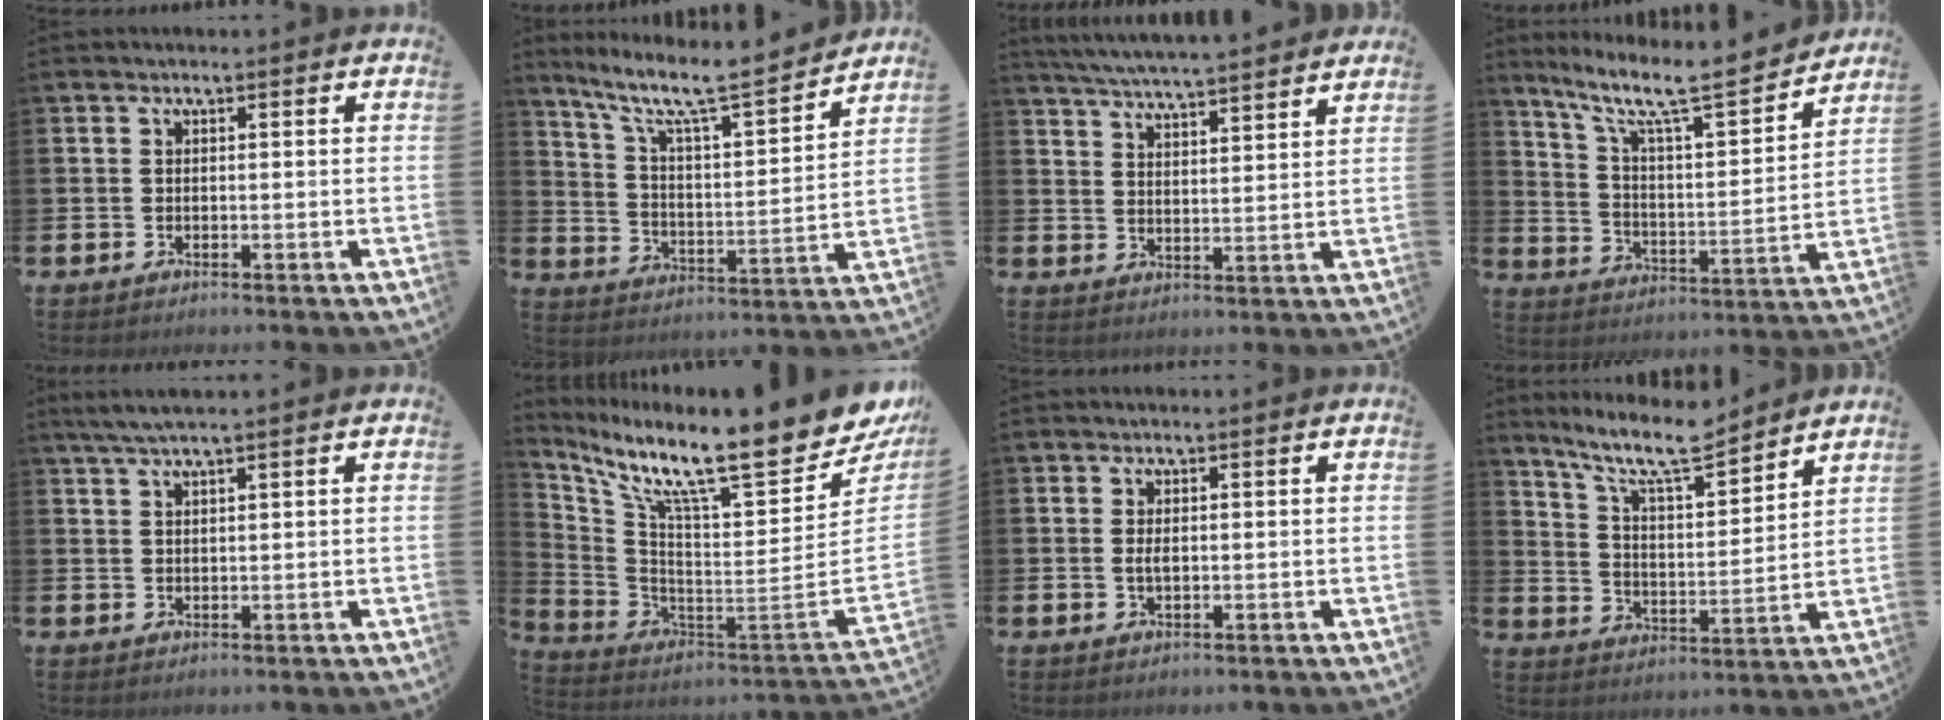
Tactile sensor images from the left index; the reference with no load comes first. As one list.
[{"total": 9.1, "force": [7.8, 0.9, 4.6], "torque": [-0.115, -0.058, 0.126]}, {"total": 5.7, "force": [5.6, -0.2, 0.8], "torque": [-0.038, -0.036, 0.099]}, {"total": 9.7, "force": [8.2, 1.2, 5.0], "torque": [-0.125, -0.058, 0.132]}, {"total": 2.8, "force": [2.3, 0.1, 1.6], "torque": [-0.040, 0.003, 0.042]}, {"total": 14.6, "force": [10.6, 2.9, 9.6], "torque": [-0.176, -0.104, 0.170]}, {"total": 1.3, "force": [0.2, 0.6, 1.2], "torque": [-0.021, 0.003, 0.002]}, {"total": 10.1, "force": [8.8, 1.7, 4.6], "torque": [-0.103, -0.050, 0.155]}]